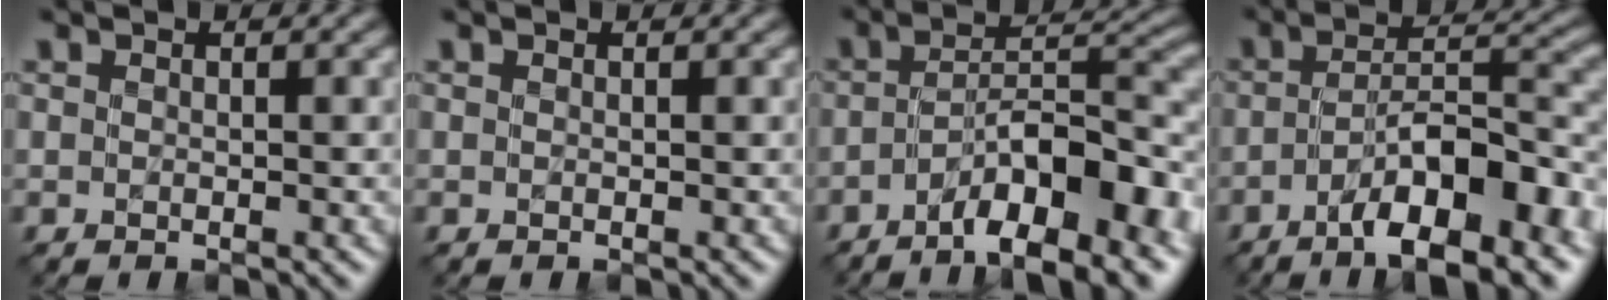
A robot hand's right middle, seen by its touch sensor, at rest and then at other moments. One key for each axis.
{"total": 0.0}
{"total": 9.8, "fx": -4.9, "fy": 2.9, "fz": 7.9, "tx": -0.114, "ty": 0.018, "tz": -0.085}
{"total": 9.8, "fx": -4.8, "fy": 3.1, "fz": 8.0, "tx": -0.118, "ty": 0.017, "tz": -0.080}